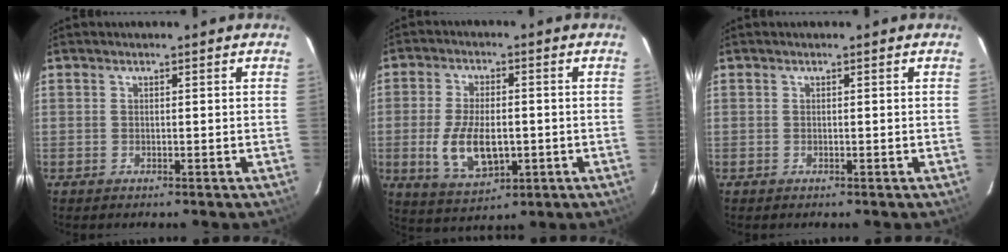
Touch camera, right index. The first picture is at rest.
{"total": 10.7, "force": [-2.1, 5.3, 9.1], "torque": [-0.185, -0.011, -0.028]}
{"total": 0.0}